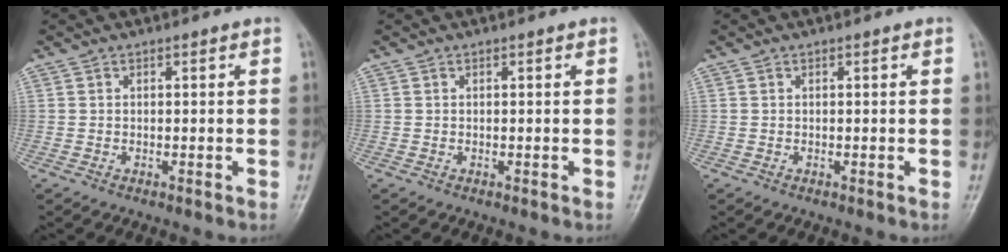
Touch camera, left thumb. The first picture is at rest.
{"total": 0.0}
{"total": 0.0}